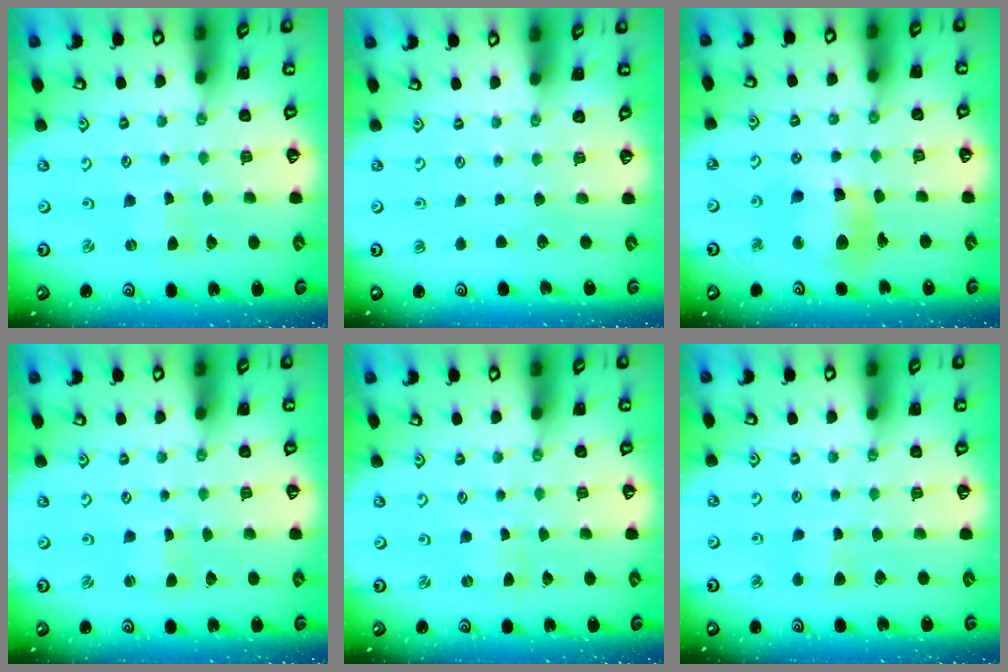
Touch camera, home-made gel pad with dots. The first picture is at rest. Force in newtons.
{"total": 0.0}
{"total": 12.2, "press": 12.1, "slide": 1.8}
{"total": 0.6, "press": 0.6, "slide": 0.0}
{"total": 0.0}
{"total": 2.9, "press": 2.9, "slide": 0.5}